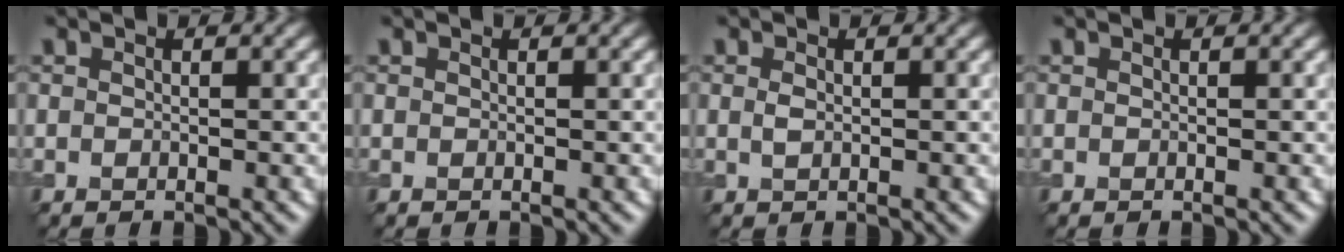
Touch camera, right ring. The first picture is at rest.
{"total": 0.0}
{"total": 0.7, "force": [0.1, 0.4, 0.6], "torque": [-0.016, -0.001, 0.003]}
{"total": 0.0}